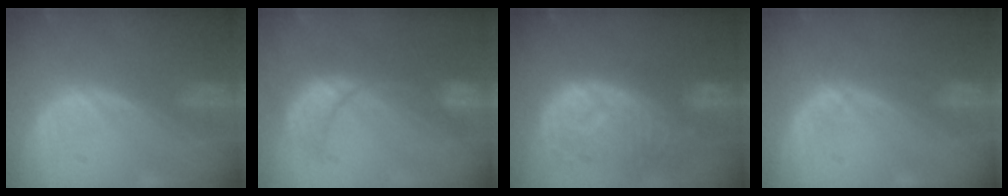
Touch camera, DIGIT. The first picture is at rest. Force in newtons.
{"total": 8.4, "press": 8.1, "slide": 2.3}
{"total": 11.3, "press": 9.9, "slide": 5.5}
{"total": 1.1, "press": 1.1, "slide": 0.2}